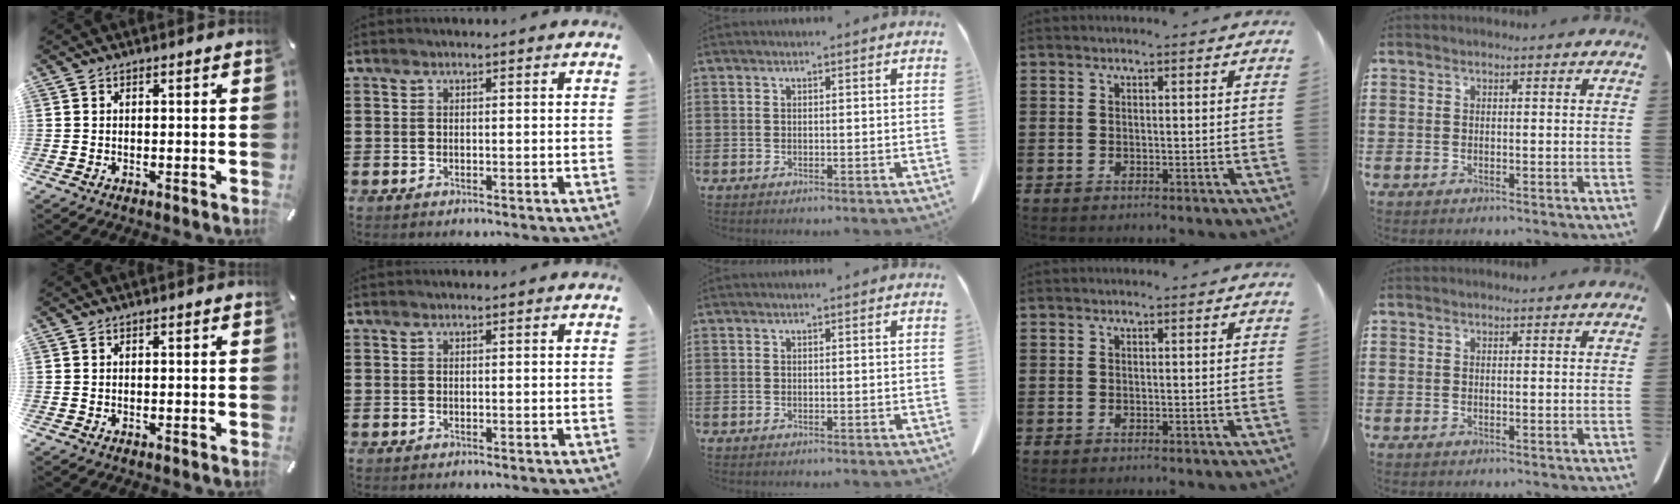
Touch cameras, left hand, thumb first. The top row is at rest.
{}